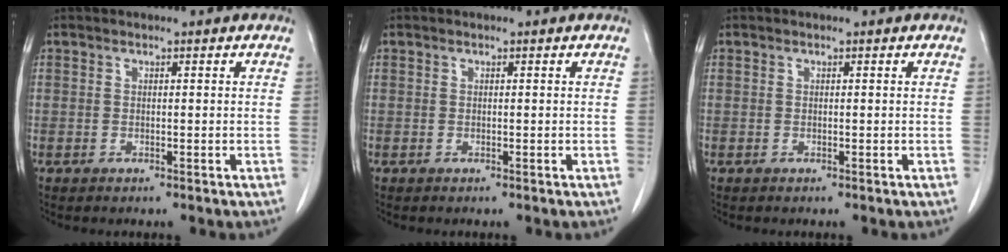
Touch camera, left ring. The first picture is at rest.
{"total": 0.0}
{"total": 0.0}